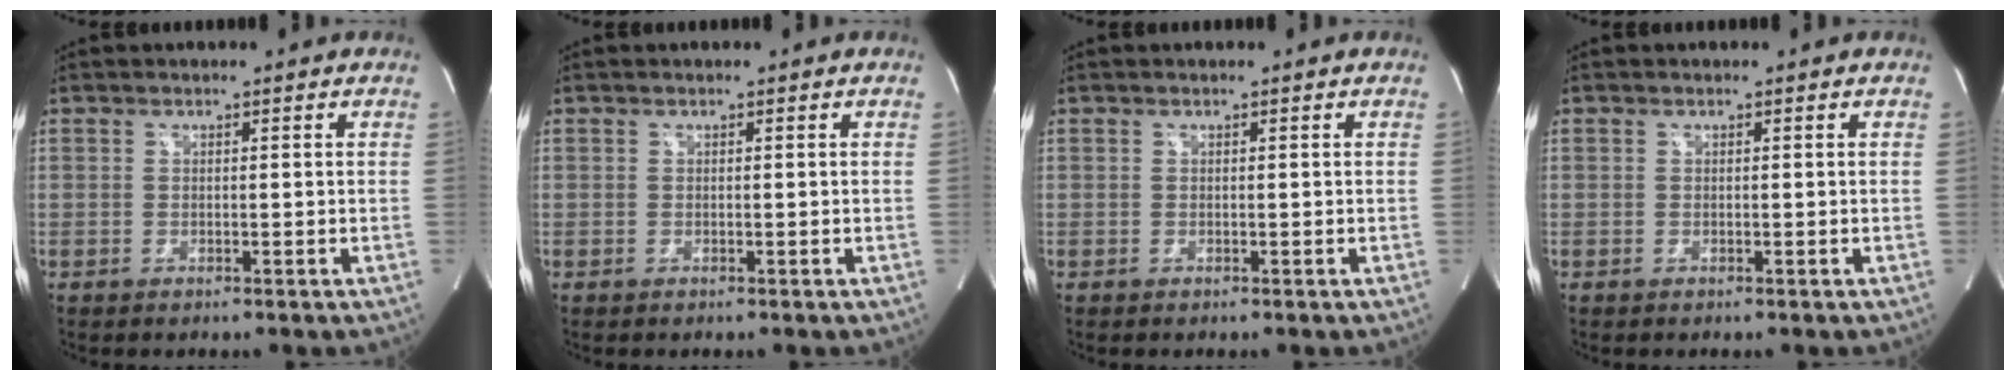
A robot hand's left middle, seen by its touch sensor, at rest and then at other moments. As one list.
[{"total": 0.0}, {"total": 0.0}, {"total": 0.0}]